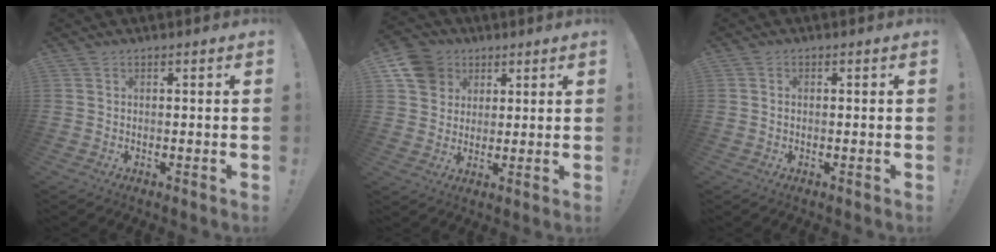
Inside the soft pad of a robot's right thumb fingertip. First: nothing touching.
{"total": 10.4, "force": [4.5, 8.8, 3.2], "torque": [-0.052, -0.022, 0.095]}
{"total": 0.6, "force": [0.0, 0.5, 0.2], "torque": [-0.007, 0.005, -0.001]}